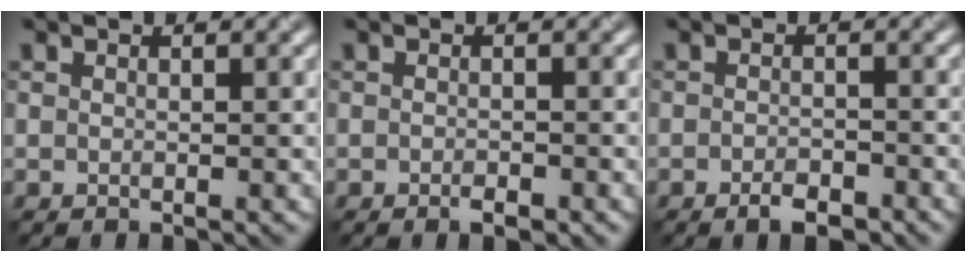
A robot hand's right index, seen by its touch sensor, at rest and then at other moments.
{"total": 1.1, "force": [-0.7, 0.4, 0.8], "torque": [-0.012, -0.003, -0.010]}
{"total": 2.2, "force": [-1.4, 0.8, 1.4], "torque": [-0.019, 0.000, -0.024]}